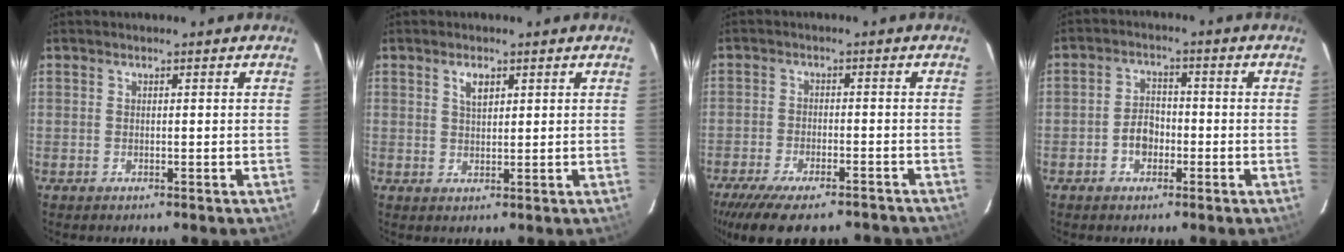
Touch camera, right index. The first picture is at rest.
{"total": 2.8, "force": [1.4, 1.4, 2.0], "torque": [-0.033, 0.004, 0.025]}
{"total": 16.9, "force": [-13.6, 5.4, 8.4], "torque": [-0.181, -0.034, -0.201]}
{"total": 4.4, "force": [-1.9, 3.3, 2.3], "torque": [-0.045, 0.014, -0.030]}